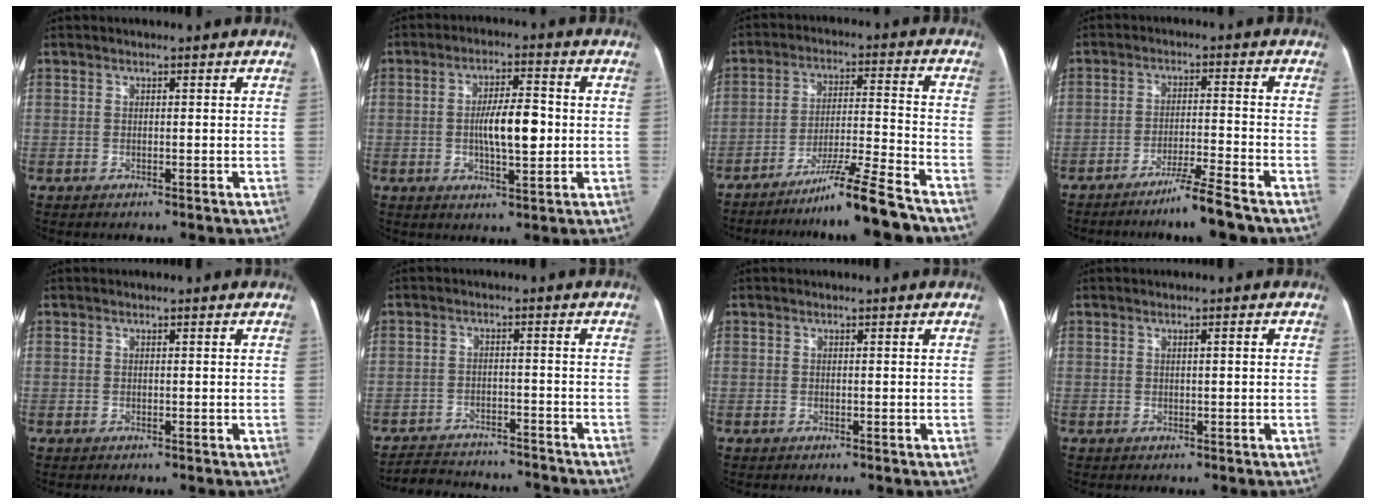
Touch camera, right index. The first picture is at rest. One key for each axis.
{"total": 8.5, "fx": -0.3, "fy": 2.6, "fz": 8.1, "tx": -0.146, "ty": 0.013, "tz": -0.005}
{"total": 11.7, "fx": -9.4, "fy": -1.7, "fz": 6.8, "tx": -0.101, "ty": -0.007, "tz": -0.158}
{"total": 6.8, "fx": -5.4, "fy": -0.8, "fz": 4.1, "tx": -0.067, "ty": -0.018, "tz": -0.098}
{"total": 0.0}
{"total": 11.9, "fx": -11.0, "fy": 3.8, "fz": 2.5, "tx": -0.045, "ty": 0.017, "tz": -0.154}
{"total": 0.0}
{"total": 1.3, "fx": 0.2, "fy": 0.3, "fz": 1.2, "tx": -0.020, "ty": 0.007, "tz": 0.005}